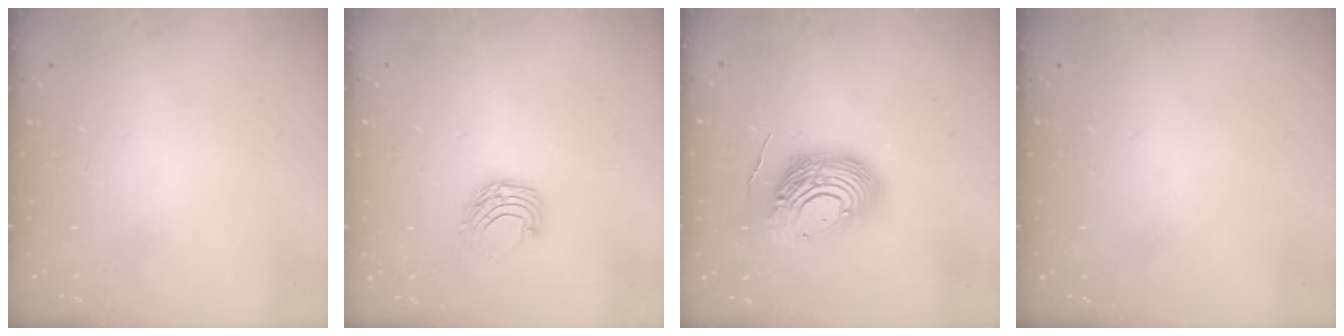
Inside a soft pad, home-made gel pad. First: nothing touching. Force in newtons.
{"total": 6.7, "press": 6.7, "slide": 0.7}
{"total": 14.6, "press": 14.6, "slide": 1.4}
{"total": 0.0}